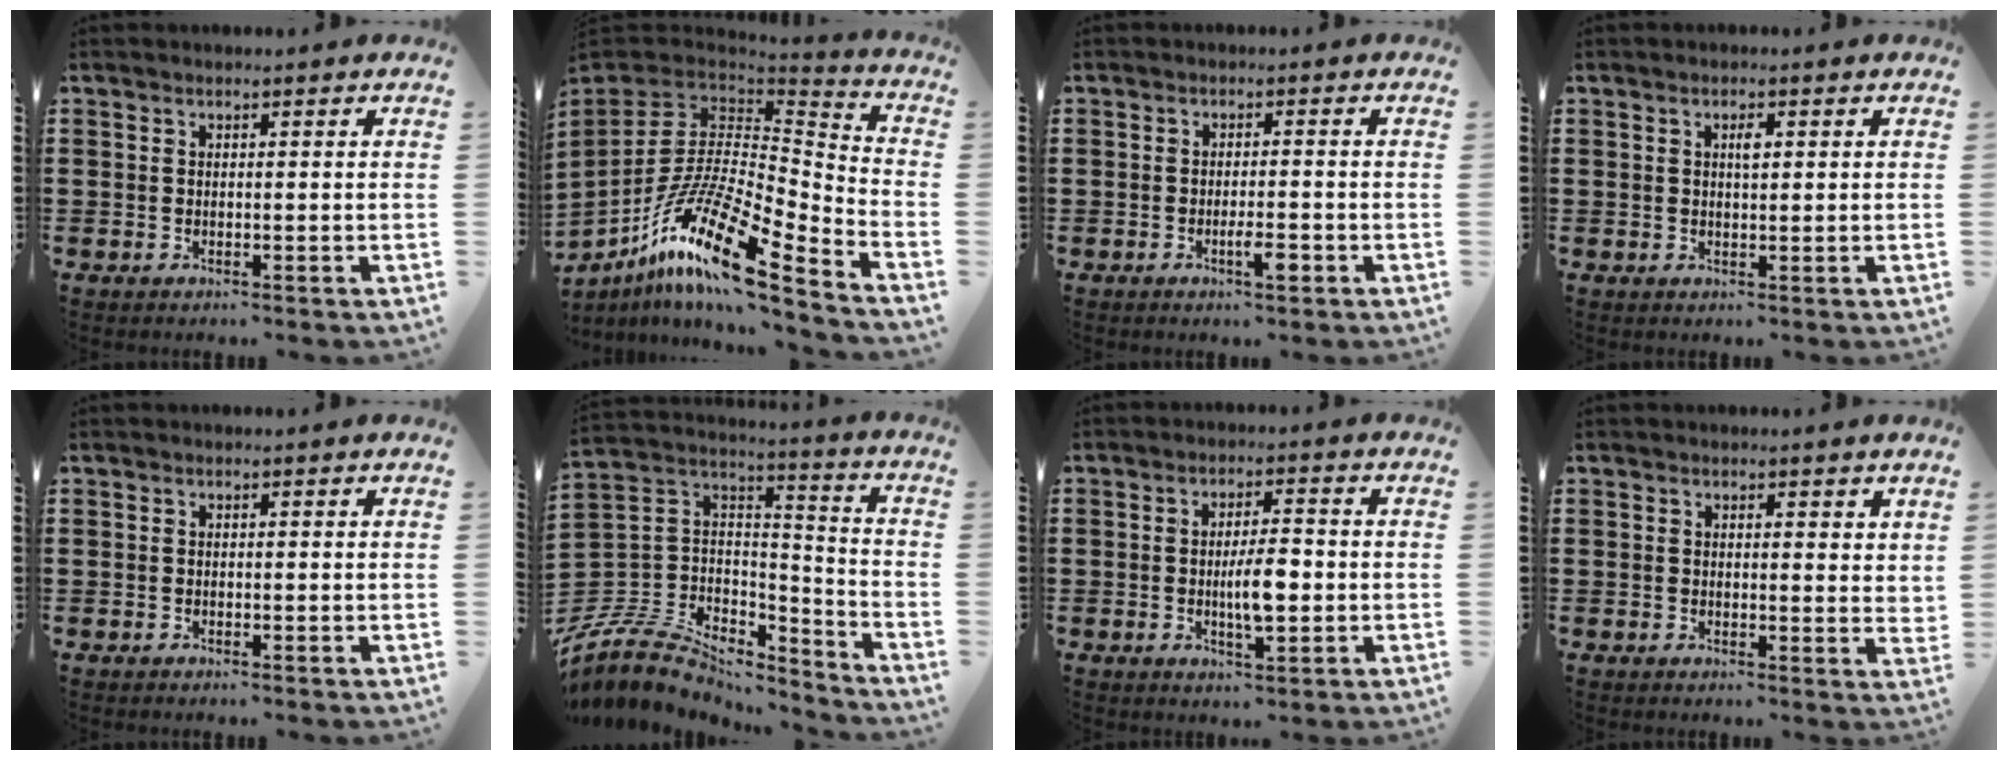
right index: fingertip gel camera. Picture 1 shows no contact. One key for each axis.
{"total": 17.9, "fx": -10.8, "fy": 5.0, "fz": 13.4, "tx": -0.284, "ty": 0.012, "tz": -0.204}
{"total": 3.2, "fx": -1.5, "fy": 0.7, "fz": 2.7, "tx": -0.052, "ty": 0.000, "tz": -0.029}
{"total": 1.7, "fx": 0.5, "fy": 0.6, "fz": 1.6, "tx": -0.032, "ty": 0.005, "tz": 0.006}
{"total": 0.0}
{"total": 9.1, "fx": -6.9, "fy": 5.0, "fz": 3.2, "tx": -0.086, "ty": 0.010, "tz": -0.134}
{"total": 5.8, "fx": -0.6, "fy": 1.8, "fz": 5.5, "tx": -0.111, "ty": 0.001, "tz": -0.017}
{"total": 1.5, "fx": 1.0, "fy": 0.9, "fz": 0.7, "tx": -0.008, "ty": 0.004, "tz": 0.017}